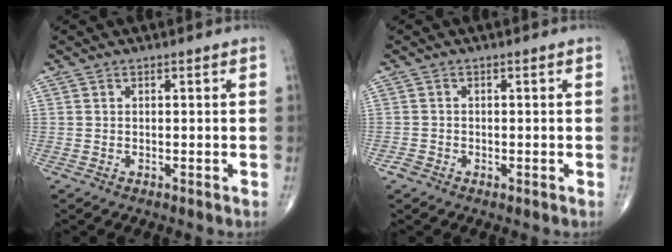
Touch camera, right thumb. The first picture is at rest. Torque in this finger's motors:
{"motor_torque": [0.92, 0.62, -0.24, -0.31, -0.01]}